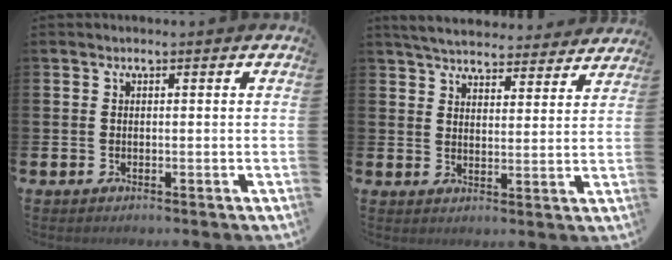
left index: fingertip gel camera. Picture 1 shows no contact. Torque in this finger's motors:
{"motor_torque": [1.05, -1.09, 0.35, 0.07]}